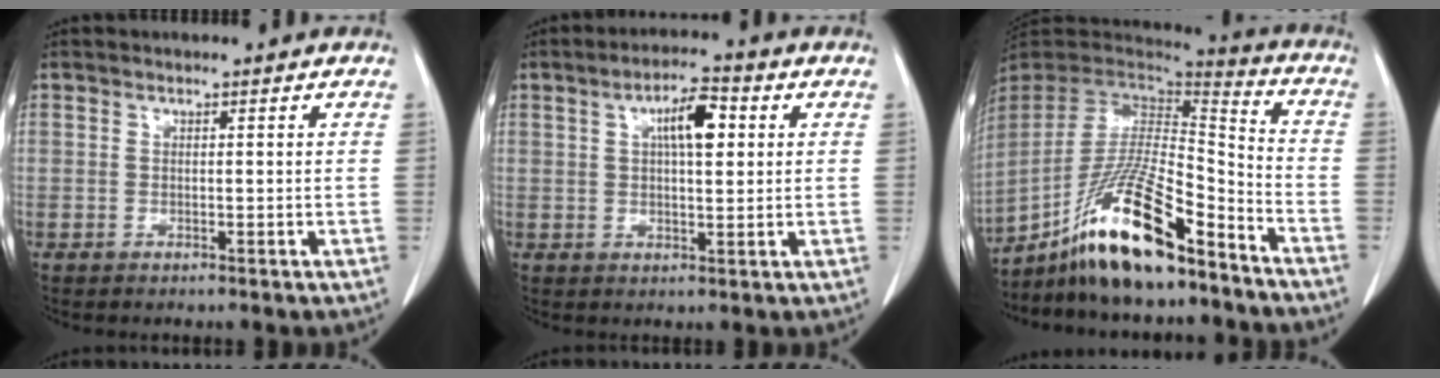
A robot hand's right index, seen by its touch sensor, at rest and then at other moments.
{"total": 6.6, "force": [1.9, 1.9, 6.0], "torque": [-0.102, 0.013, 0.031]}
{"total": 18.5, "force": [-12.7, 3.0, 13.1], "torque": [-0.271, -0.010, -0.232]}